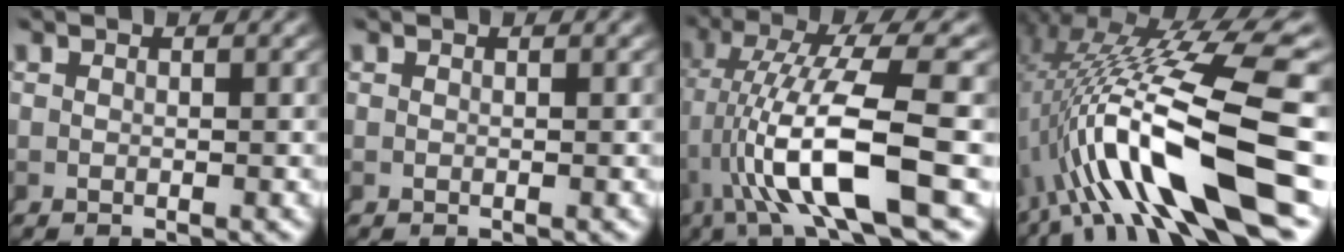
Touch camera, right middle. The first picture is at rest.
{"total": 0.0}
{"total": 10.5, "force": [-0.4, 3.7, 9.8], "torque": [-0.182, -0.017, 0.007]}
{"total": 15.5, "force": [-0.9, 5.5, 14.5], "torque": [-0.230, 0.011, -0.001]}